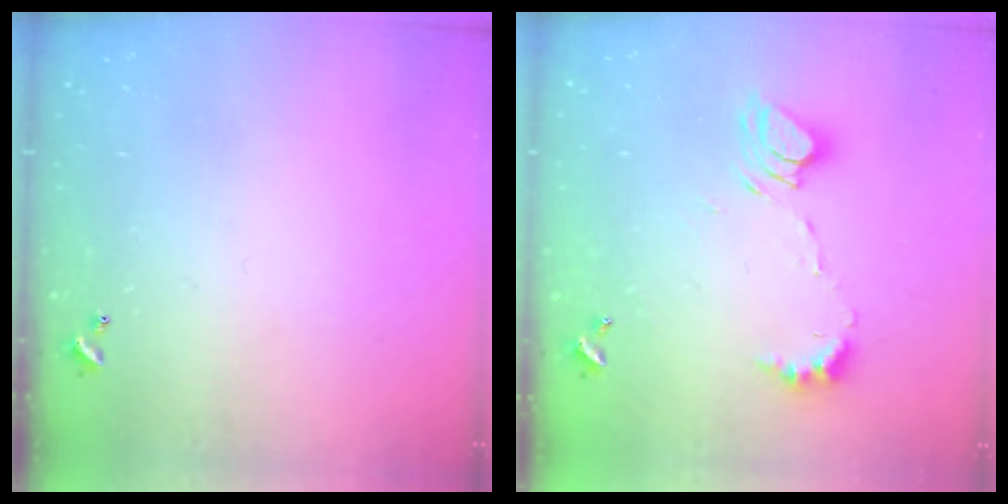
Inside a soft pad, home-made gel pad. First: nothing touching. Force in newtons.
{"total": 8.6, "press": 8.5, "slide": 1.1}